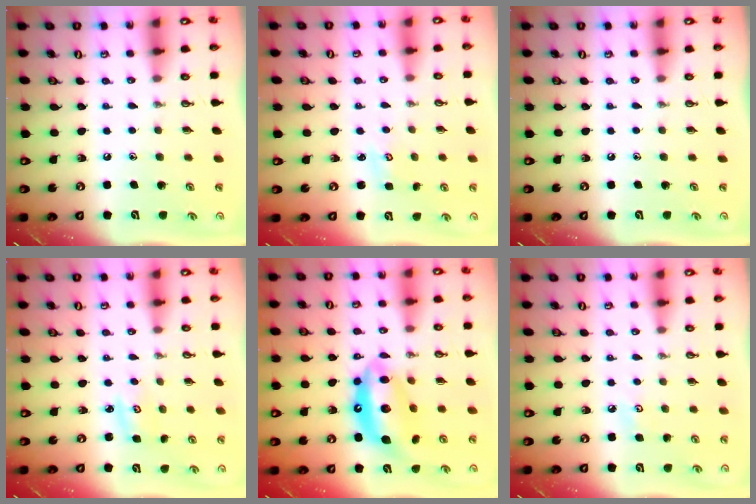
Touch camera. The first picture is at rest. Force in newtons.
{"total": 1.8, "press": 1.8, "slide": 0.2}
{"total": 0.0}
{"total": 3.0, "press": 3.0, "slide": 0.3}
{"total": 14.8, "press": 14.7, "slide": 1.7}
{"total": 3.4, "press": 3.4, "slide": 0.5}